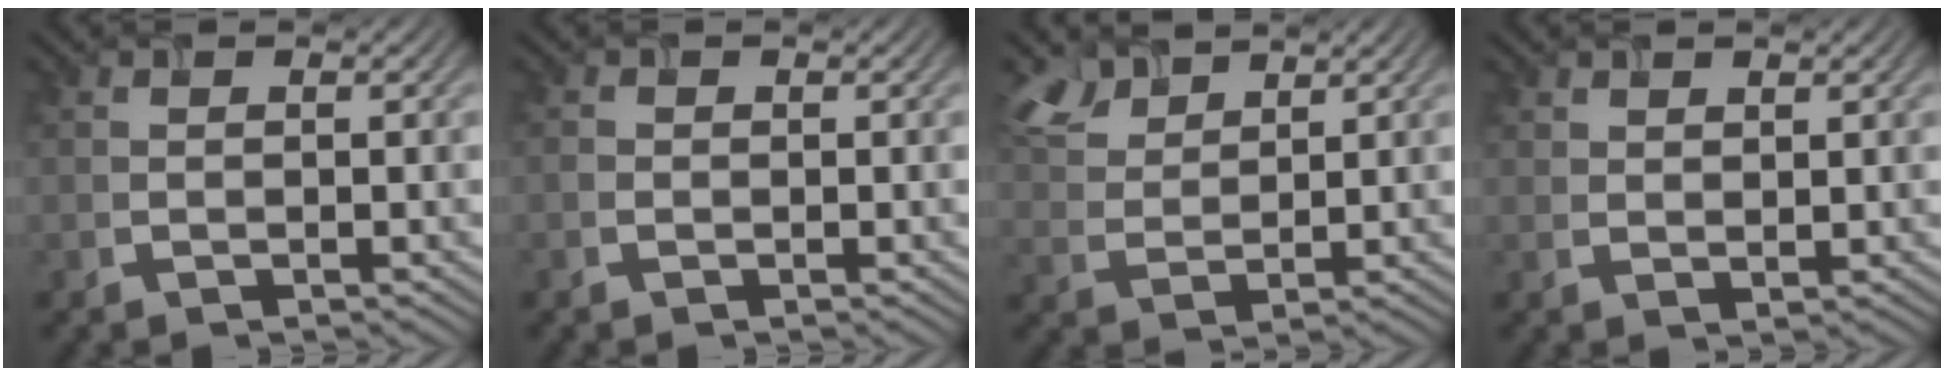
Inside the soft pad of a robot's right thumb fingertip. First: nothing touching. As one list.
[{"total": 0.7, "force": [-0.5, 0.4, 0.2], "torque": [-0.008, -0.002, -0.010]}, {"total": 6.2, "force": [4.6, 2.9, 3.1], "torque": [-0.082, 0.011, 0.098]}, {"total": 1.6, "force": [1.3, 0.7, 0.6], "torque": [-0.016, -0.002, 0.030]}]